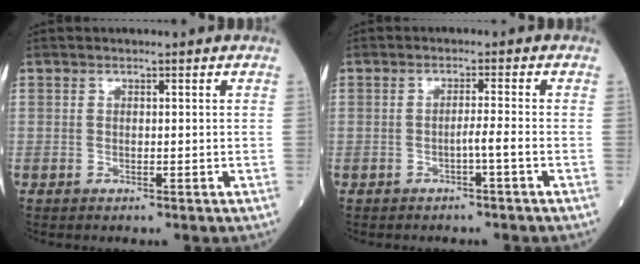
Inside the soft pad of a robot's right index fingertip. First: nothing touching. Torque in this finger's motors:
{"motor_torque": [0.36, -0.21, 0.13, 0.05]}